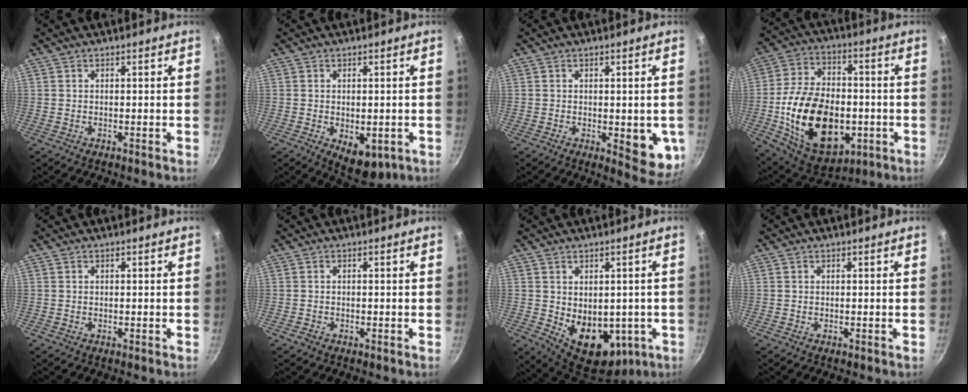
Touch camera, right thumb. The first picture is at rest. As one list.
[{"total": 7.3, "force": [-2.0, 4.3, 5.6], "torque": [-0.057, -0.004, -0.015]}, {"total": 8.3, "force": [-1.3, 3.6, 7.4], "torque": [-0.062, -0.008, -0.011]}, {"total": 24.4, "force": [-4.5, 15.6, 18.1], "torque": [-0.292, 0.022, -0.061]}, {"total": 0.0}, {"total": 0.9, "force": [-0.6, 0.7, 0.3], "torque": [-0.007, 0.005, -0.011]}, {"total": 13.3, "force": [-1.9, 9.0, 9.5], "torque": [-0.100, -0.019, -0.001]}, {"total": 0.0}]